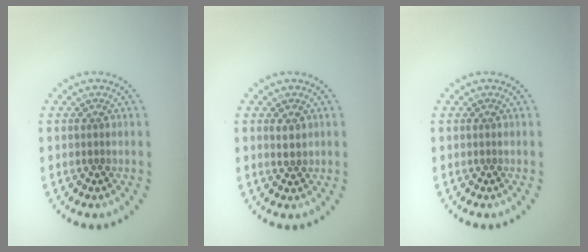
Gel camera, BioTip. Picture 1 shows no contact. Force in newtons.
{"total": 1.1, "press": 1.0, "slide": 0.5}
{"total": 0.0}